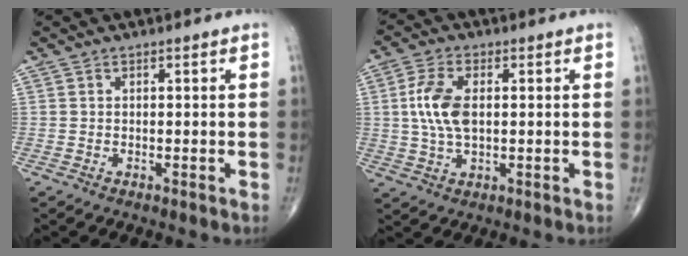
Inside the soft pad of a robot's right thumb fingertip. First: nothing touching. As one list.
[{"total": 8.4, "force": [0.9, 4.4, 7.1], "torque": [-0.155, 0.004, 0.018]}]